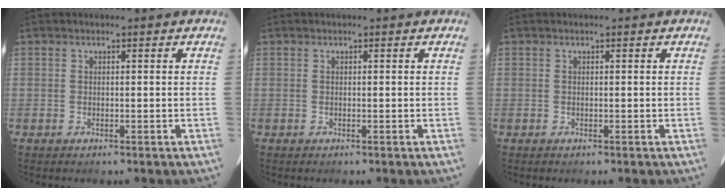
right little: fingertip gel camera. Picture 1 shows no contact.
{"total": 0.0}
{"total": 0.0}